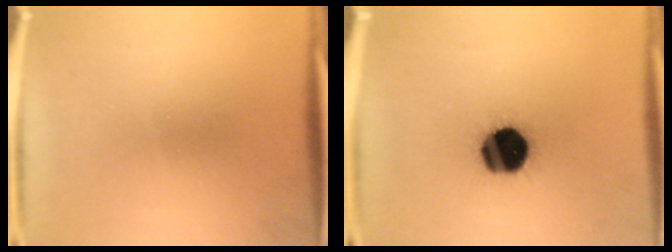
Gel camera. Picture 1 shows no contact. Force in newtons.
{"total": 18.5}